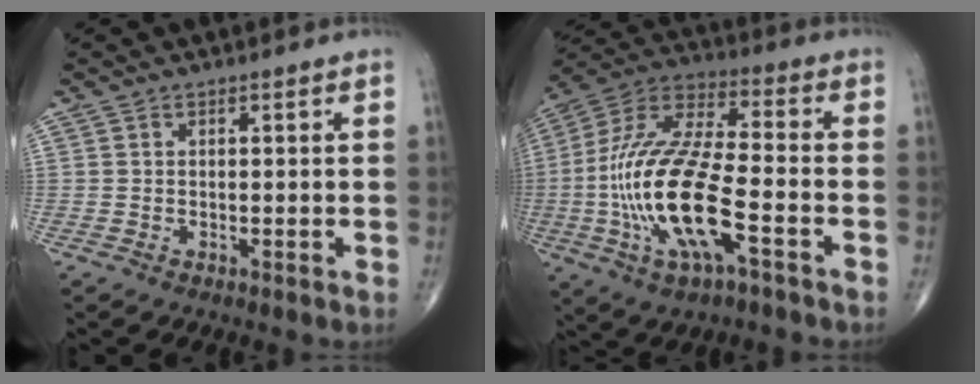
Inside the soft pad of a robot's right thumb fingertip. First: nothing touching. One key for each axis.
{"total": 21.8, "fx": -5.6, "fy": 7.4, "fz": 19.7, "tx": -0.423, "ty": 0.026, "tz": -0.097}